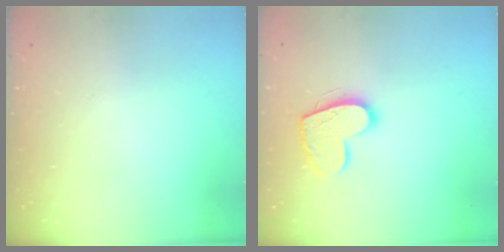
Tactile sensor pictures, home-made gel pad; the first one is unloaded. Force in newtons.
{"total": 13.3, "press": 13.3, "slide": 0.9}